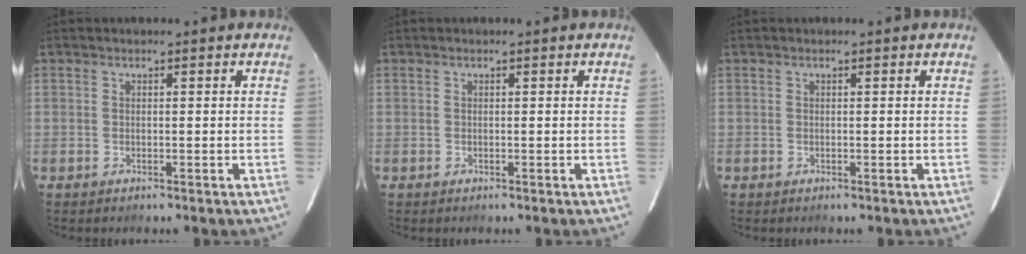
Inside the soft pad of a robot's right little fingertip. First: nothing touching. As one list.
[{"total": 0.0}, {"total": 0.0}]